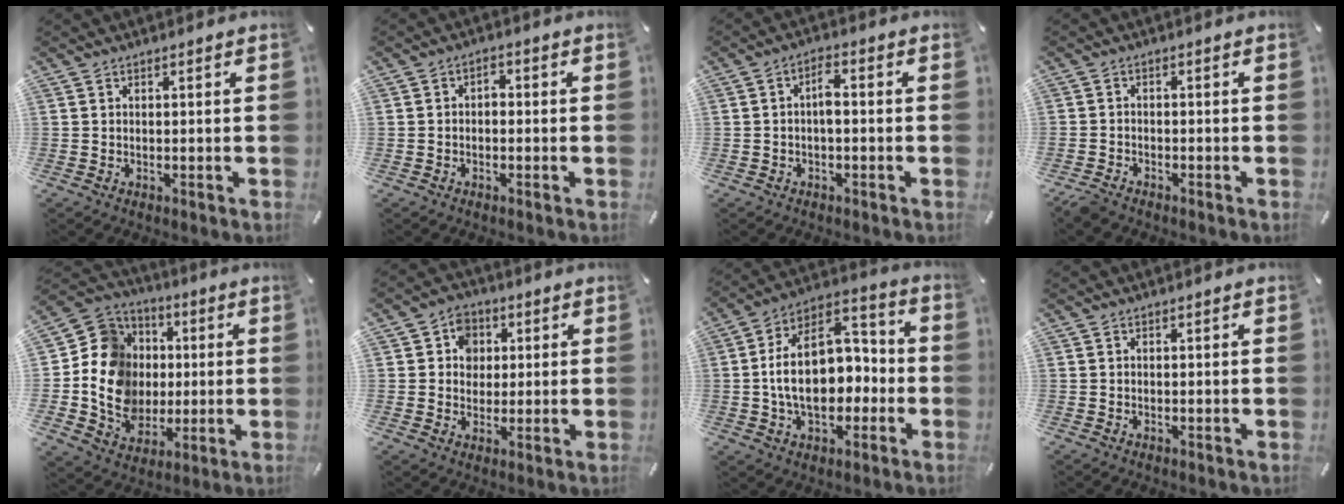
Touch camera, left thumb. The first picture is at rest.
{"total": 2.0, "force": [-0.8, 1.5, 1.2], "torque": [-0.025, 0.010, -0.017]}
{"total": 3.7, "force": [-0.5, 1.8, 3.2], "torque": [-0.060, 0.014, -0.010]}
{"total": 2.4, "force": [-2.1, 1.0, 0.6], "torque": [-0.025, 0.008, -0.046]}
{"total": 17.4, "force": [-1.3, 15.7, 7.4], "torque": [-0.150, 0.007, -0.018]}
{"total": 6.7, "force": [1.0, 6.3, 1.9], "torque": [-0.024, 0.005, 0.014]}
{"total": 18.4, "force": [-1.4, 12.7, 13.2], "torque": [-0.225, 0.008, -0.024]}
{"total": 0.0}